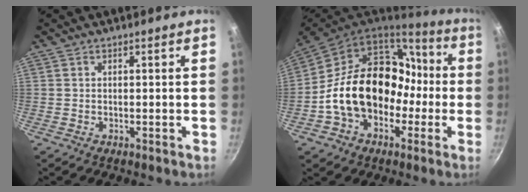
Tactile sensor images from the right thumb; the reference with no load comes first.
{"total": 23.4, "force": [-2.8, 17.6, 15.2], "torque": [-0.224, 0.070, -0.036]}